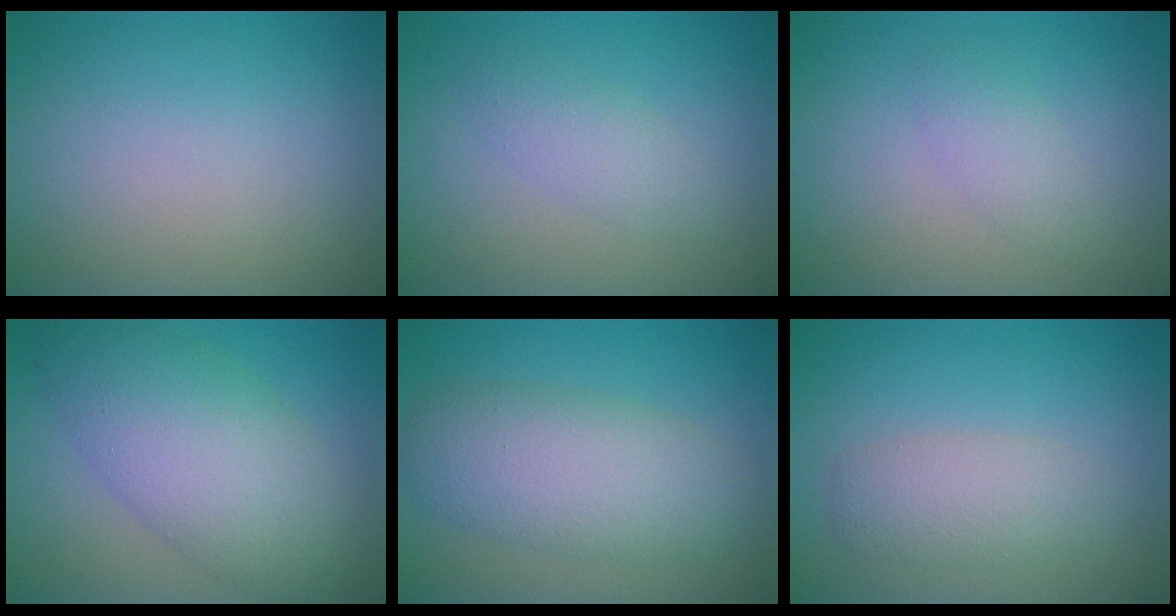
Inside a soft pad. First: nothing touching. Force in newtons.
{"total": 3.2, "press": 3.2, "slide": 0.2}
{"total": 1.6, "press": 1.6, "slide": 0.1}
{"total": 8.3, "press": 8.3, "slide": 0.3}
{"total": 6.4, "press": 6.4, "slide": 0.5}
{"total": 3.0, "press": 3.0, "slide": 0.2}